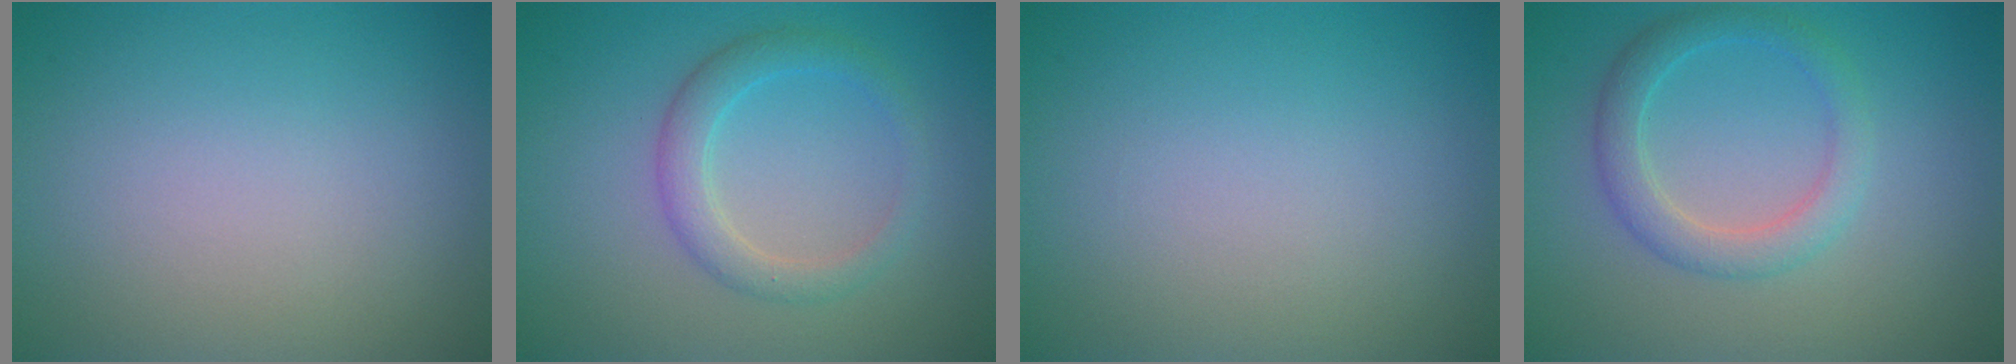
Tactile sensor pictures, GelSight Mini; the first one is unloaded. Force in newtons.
{"total": 2.8, "press": 2.8, "slide": 0.3}
{"total": 0.0}
{"total": 3.0, "press": 3.0, "slide": 0.0}